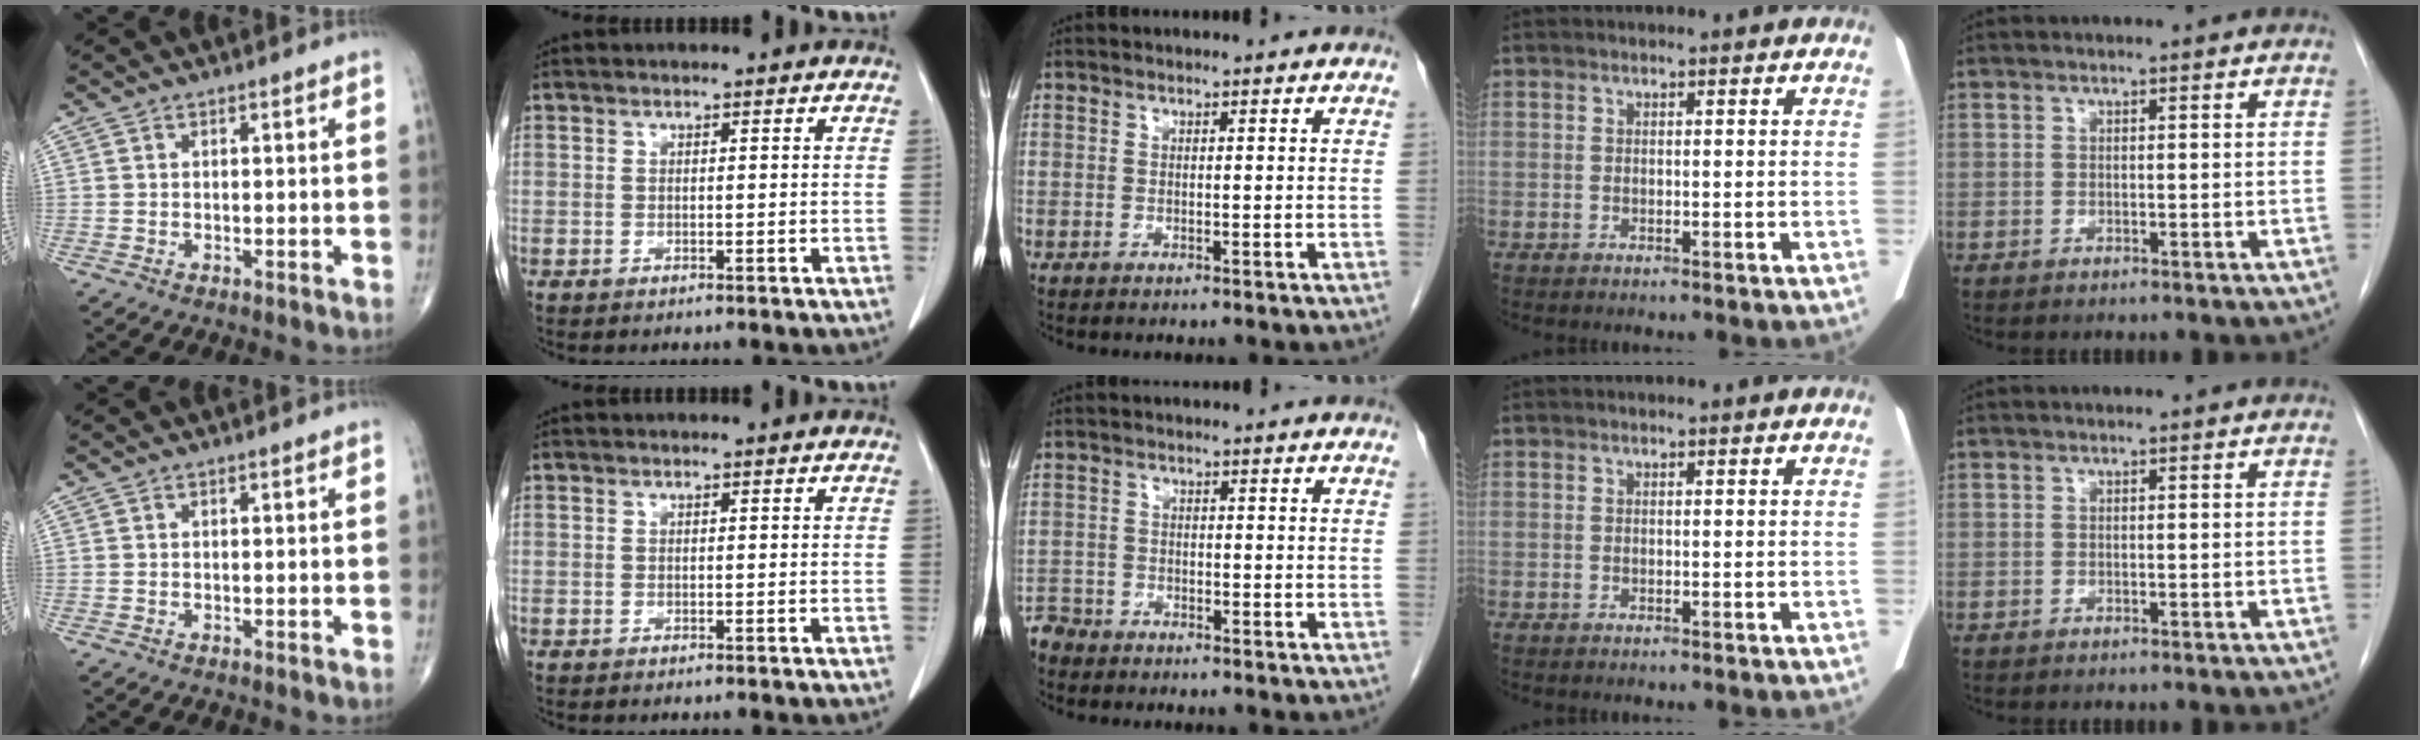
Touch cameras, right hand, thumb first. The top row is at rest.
{"middle": {"total": 3.1, "force": [-2.9, 0.9, -0.4], "torque": [0.009, -0.004, -0.058]}}